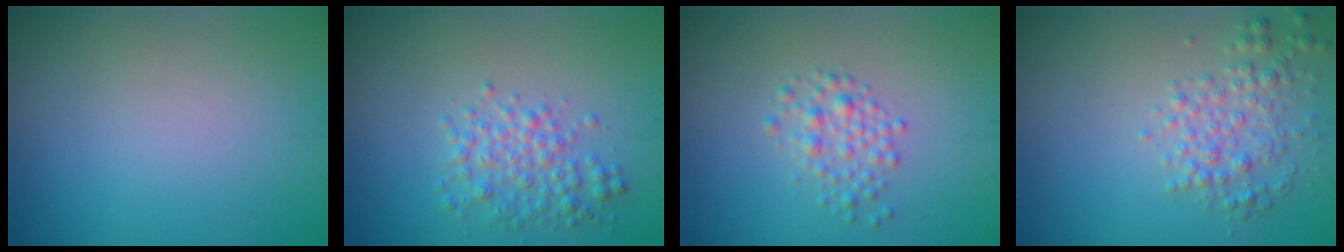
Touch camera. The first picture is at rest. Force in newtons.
{"total": 2.9, "press": 2.9, "slide": 0.0}
{"total": 2.0, "press": 2.0, "slide": 0.0}
{"total": 2.7, "press": 2.7, "slide": 0.1}